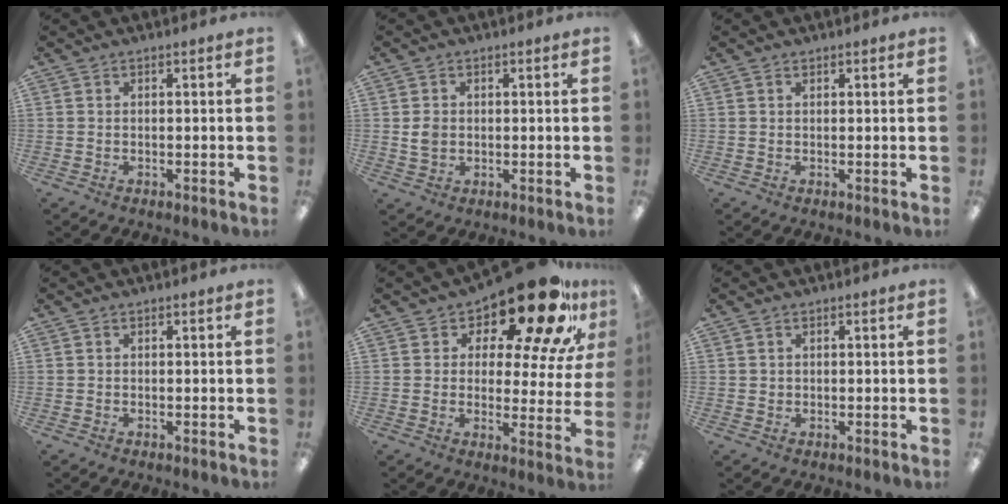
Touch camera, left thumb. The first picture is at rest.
{"total": 3.1, "force": [0.1, 2.6, 1.8], "torque": [-0.026, 0.002, 0.001]}
{"total": 0.7, "force": [0.4, 0.4, 0.3], "torque": [-0.007, 0.002, 0.008]}
{"total": 0.0}
{"total": 18.5, "force": [14.2, 5.7, 10.5], "torque": [-0.159, -0.106, 0.236]}
{"total": 1.0, "force": [0.4, 0.9, 0.2], "torque": [-0.004, 0.003, 0.007]}